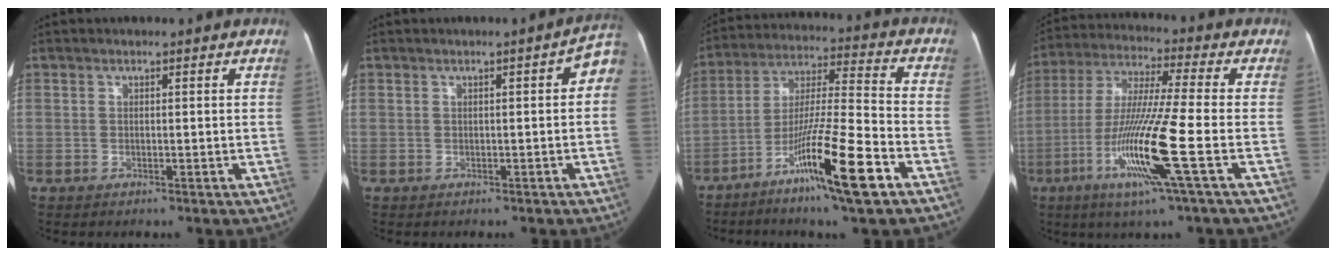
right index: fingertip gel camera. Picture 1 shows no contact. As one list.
[{"total": 3.3, "force": [0.4, 1.0, 3.1], "torque": [-0.027, 0.015, -0.001]}, {"total": 16.2, "force": [-8.3, 0.3, 13.9], "torque": [-0.256, -0.020, -0.144]}, {"total": 15.2, "force": [-5.0, -1.2, 14.3], "torque": [-0.289, -0.022, -0.100]}]